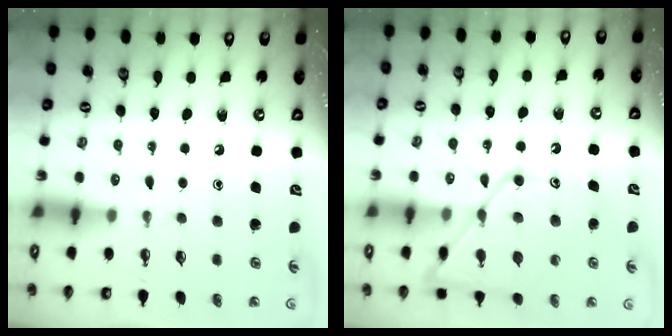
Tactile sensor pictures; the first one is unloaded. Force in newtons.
{"total": 15.2, "press": 15.1, "slide": 1.3}